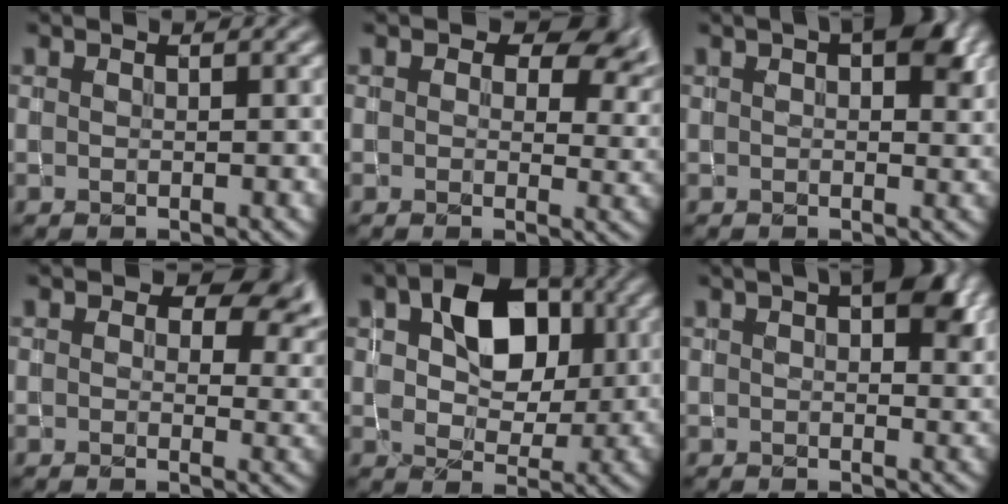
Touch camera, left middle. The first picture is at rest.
{"total": 6.6, "force": [2.8, 4.2, 4.3], "torque": [-0.060, 0.000, 0.041]}
{"total": 4.7, "force": [1.9, 2.5, 3.6], "torque": [-0.032, 0.008, 0.019]}
{"total": 6.7, "force": [2.7, 4.3, 4.3], "torque": [-0.058, -0.001, 0.041]}
{"total": 7.0, "force": [1.7, 4.7, 4.9], "torque": [-0.083, 0.006, 0.018]}
{"total": 5.5, "force": [2.4, 2.8, 4.1], "torque": [-0.037, 0.013, 0.024]}